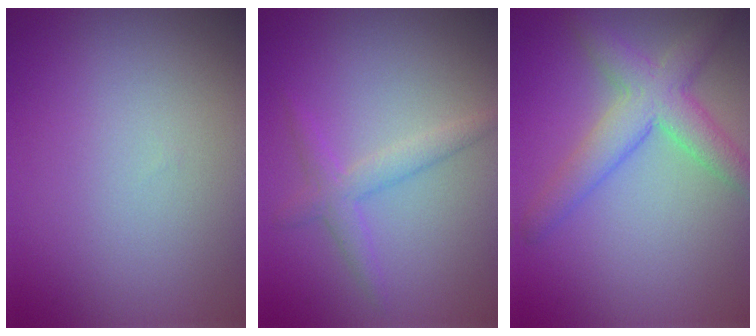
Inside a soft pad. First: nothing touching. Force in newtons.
{"total": 2.2, "press": 2.2, "slide": 0.1}
{"total": 4.6, "press": 4.6, "slide": 0.2}